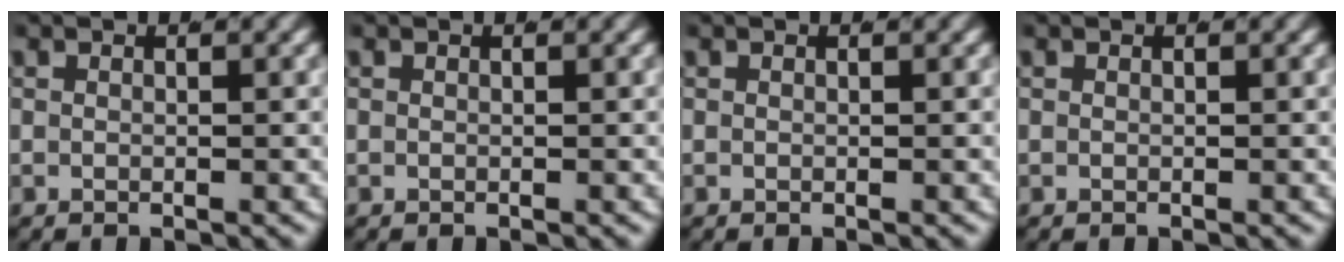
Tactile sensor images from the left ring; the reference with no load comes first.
{"total": 0.0}
{"total": 0.0}
{"total": 0.0}